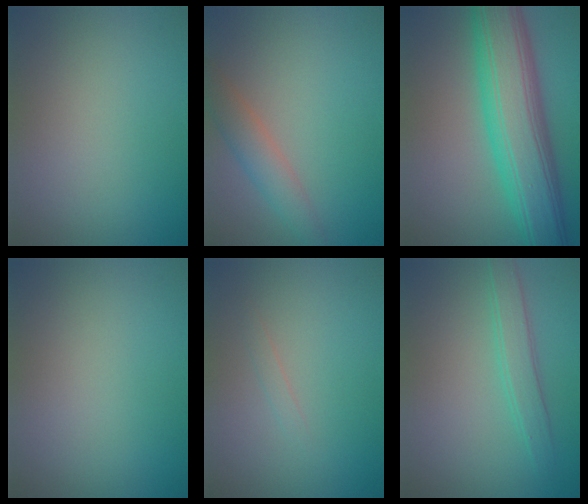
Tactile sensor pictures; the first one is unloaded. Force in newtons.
{"total": 2.9, "press": 2.9, "slide": 0.2}
{"total": 10.7, "press": 10.7, "slide": 0.1}
{"total": 0.0}
{"total": 0.6, "press": 0.6, "slide": 0.0}
{"total": 2.5, "press": 2.5, "slide": 0.1}